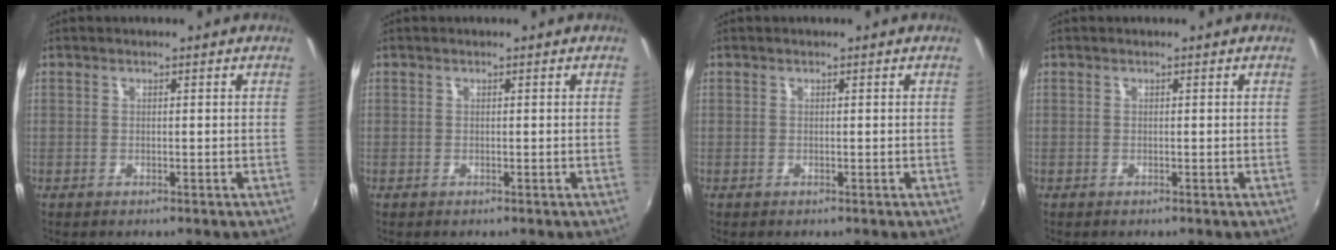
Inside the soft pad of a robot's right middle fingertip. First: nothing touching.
{"total": 0.0}
{"total": 0.0}
{"total": 0.0}